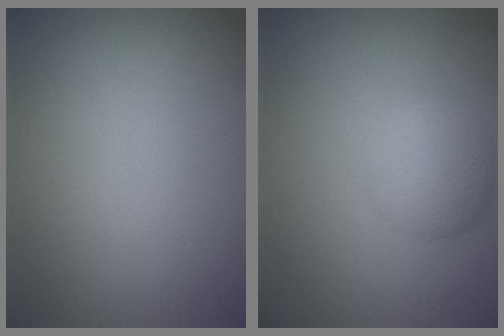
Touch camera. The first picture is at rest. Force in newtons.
{"total": 2.9, "press": 2.9, "slide": 0.2}